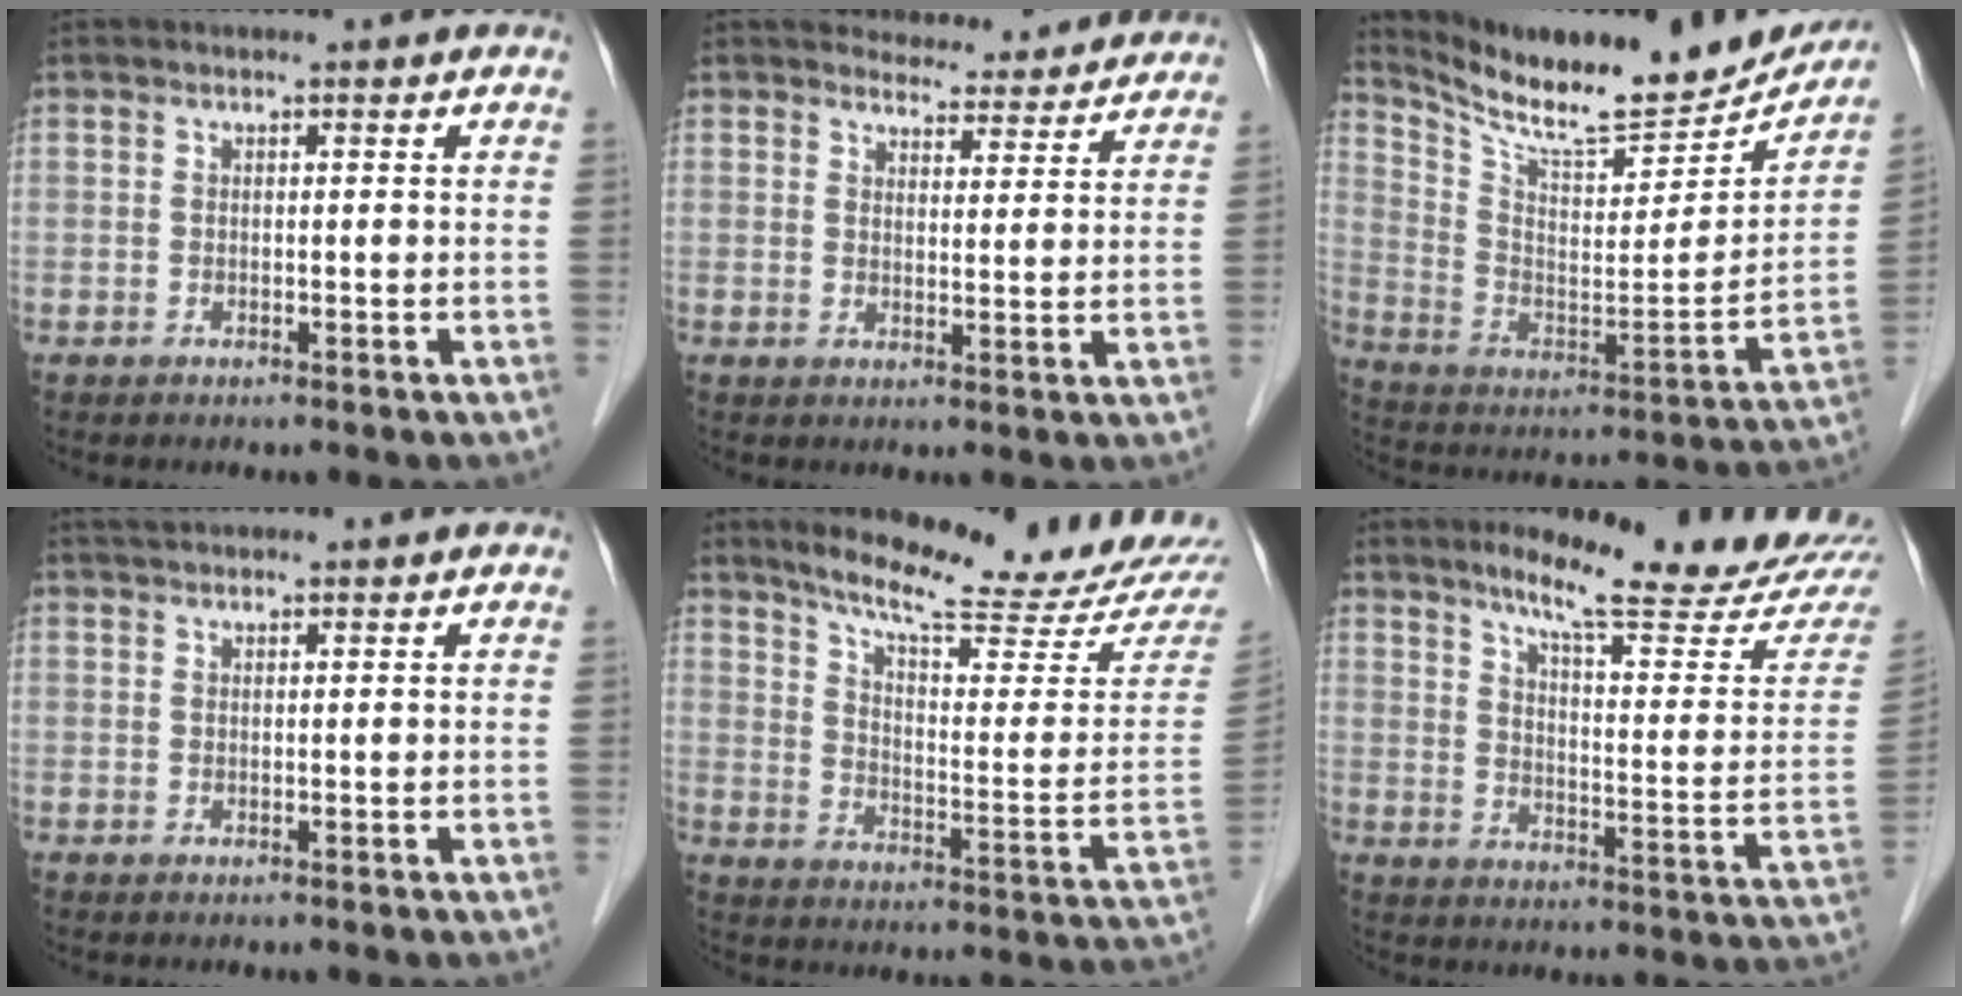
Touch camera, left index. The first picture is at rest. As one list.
[{"total": 8.6, "force": [8.3, 2.0, 0.6], "torque": [0.005, -0.001, 0.093]}, {"total": 22.3, "force": [20.2, 4.0, 8.6], "torque": [-0.147, -0.043, 0.303]}, {"total": 2.6, "force": [2.4, 0.4, 0.9], "torque": [-0.012, 0.026, 0.041]}, {"total": 21.2, "force": [19.5, 0.1, 8.4], "torque": [-0.130, -0.085, 0.255]}, {"total": 20.2, "force": [17.9, 0.2, 9.4], "torque": [-0.128, -0.079, 0.230]}]